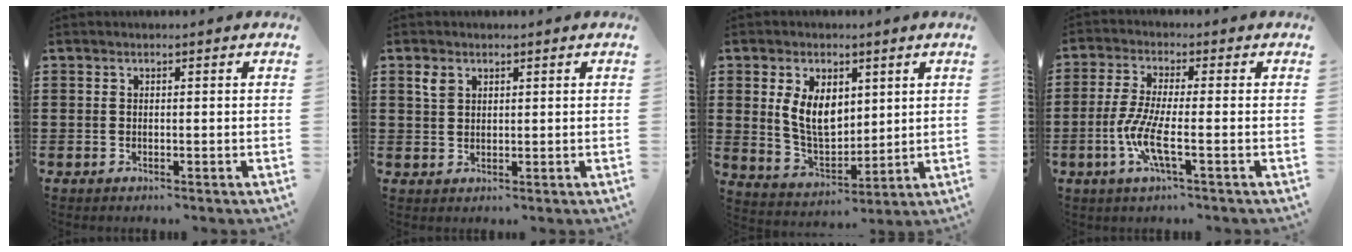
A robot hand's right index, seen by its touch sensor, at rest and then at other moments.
{"total": 2.1, "force": [1.3, 1.4, 0.9], "torque": [-0.022, 0.005, 0.025]}
{"total": 7.7, "force": [2.2, 4.8, 5.5], "torque": [-0.119, 0.009, 0.039]}
{"total": 6.9, "force": [-2.1, 1.3, 6.4], "torque": [-0.149, -0.017, -0.048]}